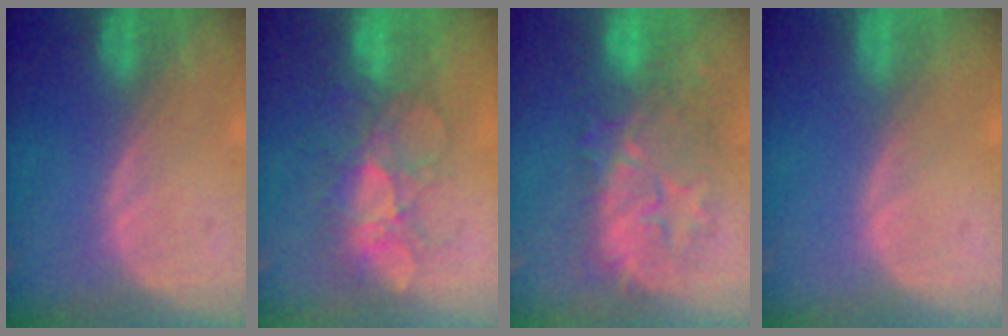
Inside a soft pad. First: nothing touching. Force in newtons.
{"total": 6.8, "press": 6.6, "slide": 1.6}
{"total": 9.6, "press": 9.4, "slide": 2.2}
{"total": 0.0}